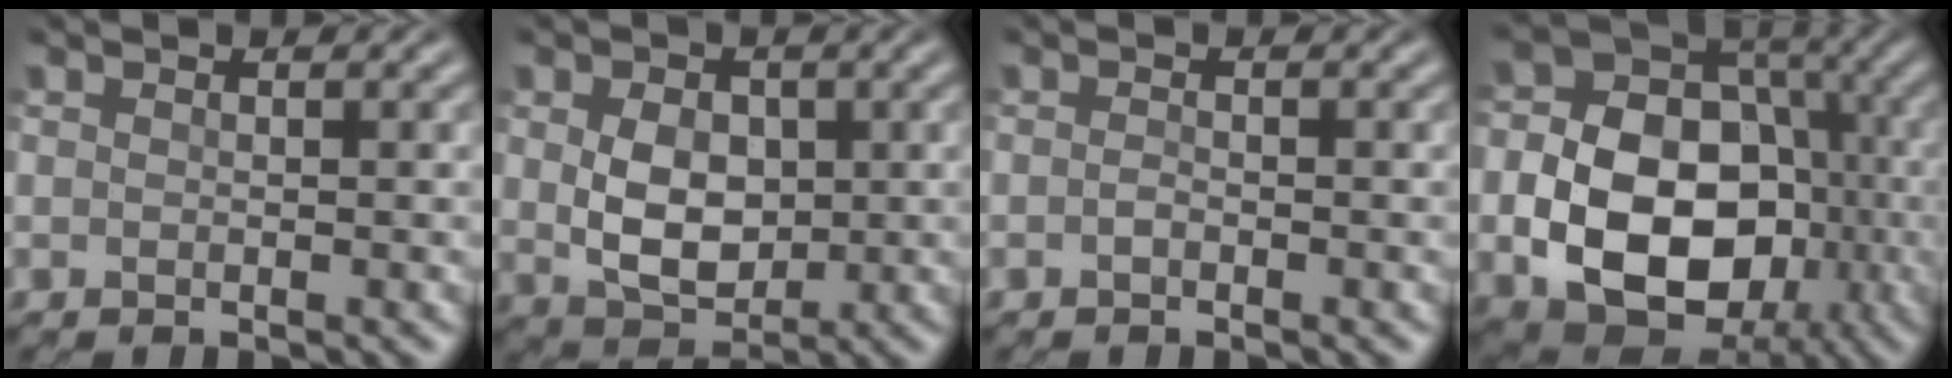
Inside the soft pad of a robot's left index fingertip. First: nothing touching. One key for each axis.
{"total": 5.1, "fx": 0.3, "fy": 3.7, "fz": 3.5, "tx": -0.072, "ty": -0.007, "tz": 0.011}
{"total": 0.6, "fx": -0.3, "fy": 0.2, "fz": 0.4, "tx": -0.010, "ty": 0.001, "tz": -0.007}
{"total": 12.9, "fx": -2.8, "fy": 9.7, "fz": 8.0, "tx": -0.134, "ty": -0.018, "tz": -0.052}